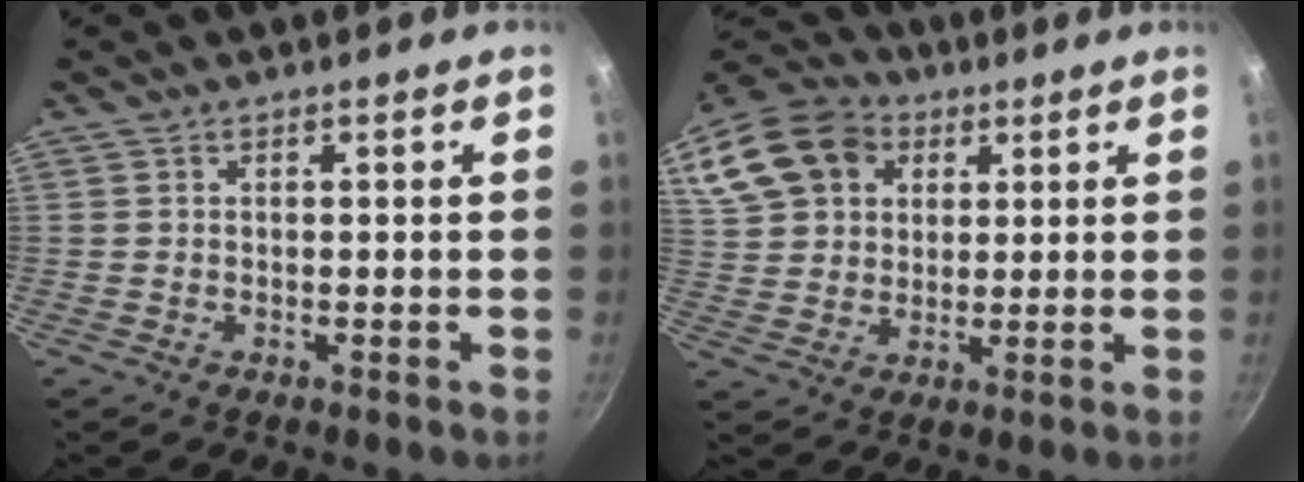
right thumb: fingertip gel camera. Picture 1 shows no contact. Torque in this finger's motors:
{"motor_torque": [-0.90, 0.84, -0.15, 0.13, 0.25]}